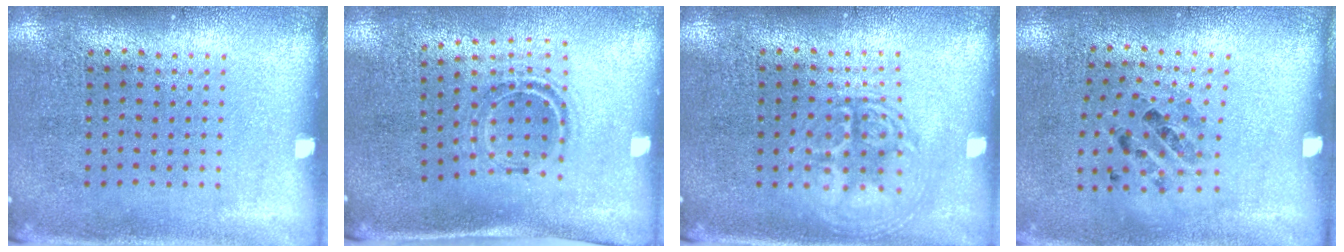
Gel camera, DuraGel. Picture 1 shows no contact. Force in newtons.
{"total": 0.9, "press": 0.9, "slide": 0.3}
{"total": 1.7, "press": 1.7, "slide": 0.3}
{"total": 0.9, "press": 0.8, "slide": 0.5}